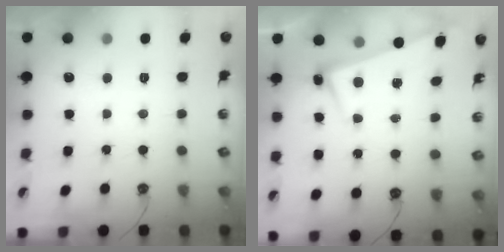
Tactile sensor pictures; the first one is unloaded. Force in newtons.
{"total": 2.8, "press": 2.7, "slide": 0.4}